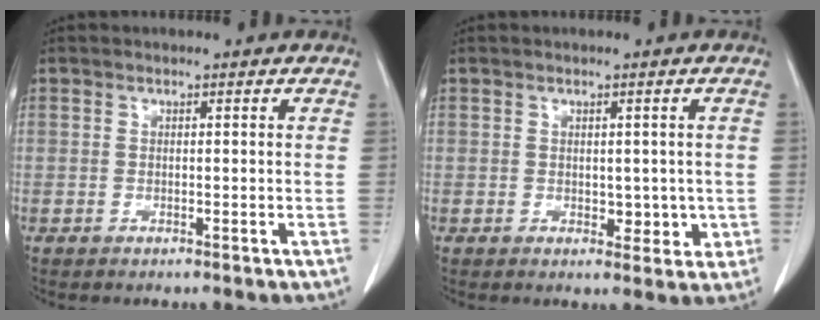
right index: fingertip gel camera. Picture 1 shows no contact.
{"total": 3.3, "force": [-0.1, 2.2, 2.4], "torque": [-0.021, -0.002, 0.005]}